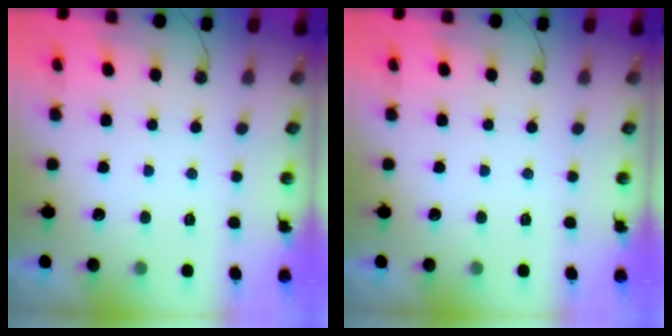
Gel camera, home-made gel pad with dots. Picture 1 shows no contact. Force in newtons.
{"total": 0.0}